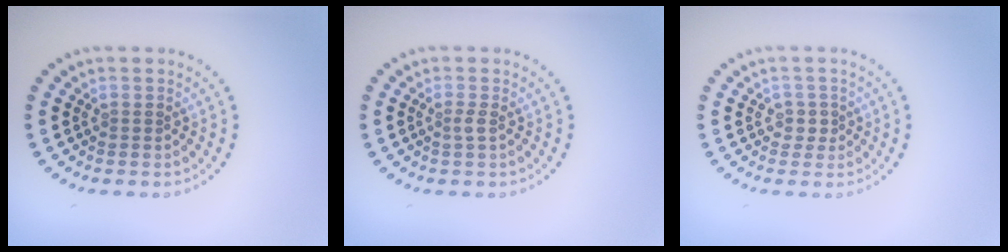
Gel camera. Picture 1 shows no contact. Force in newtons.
{"total": 0.8, "press": 0.5, "slide": 0.6}
{"total": 1.3, "press": 1.0, "slide": 0.8}